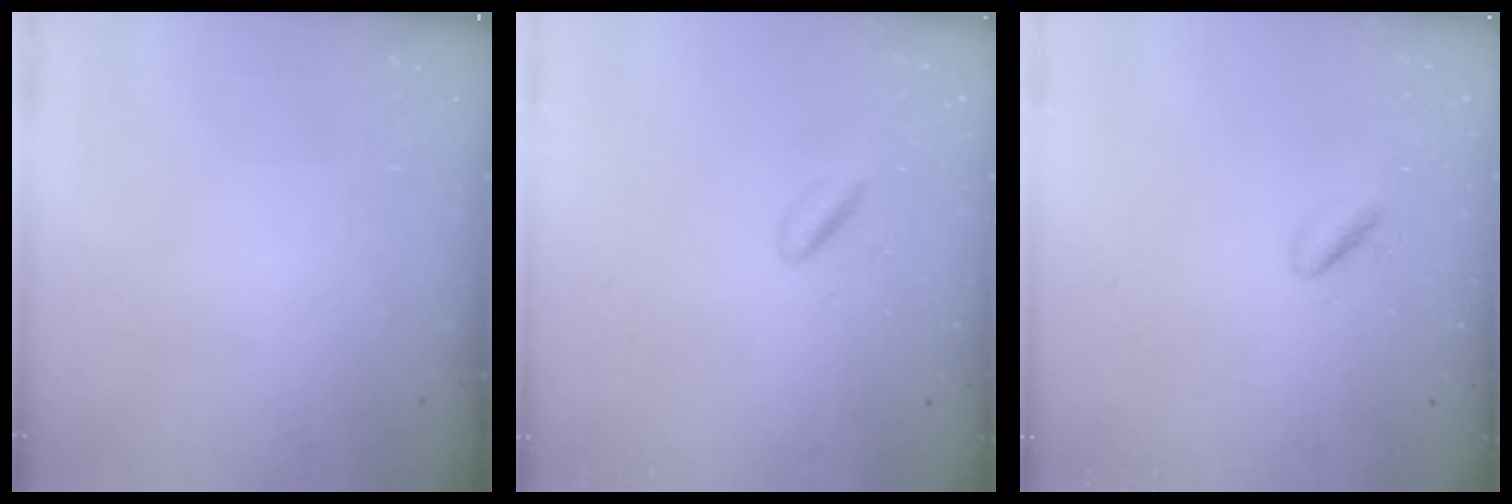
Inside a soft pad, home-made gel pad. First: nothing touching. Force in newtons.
{"total": 1.9, "press": 1.7, "slide": 0.7}
{"total": 2.4, "press": 2.2, "slide": 1.0}